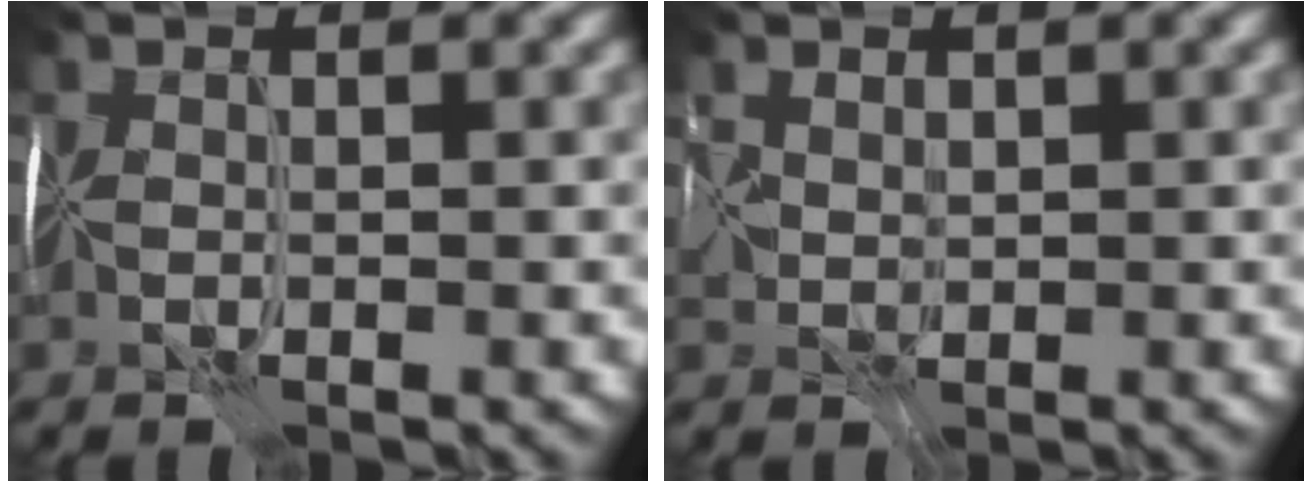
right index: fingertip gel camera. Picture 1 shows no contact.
{"total": 0.9, "force": [0.7, 0.6, -0.2], "torque": [-0.010, 0.009, 0.015]}